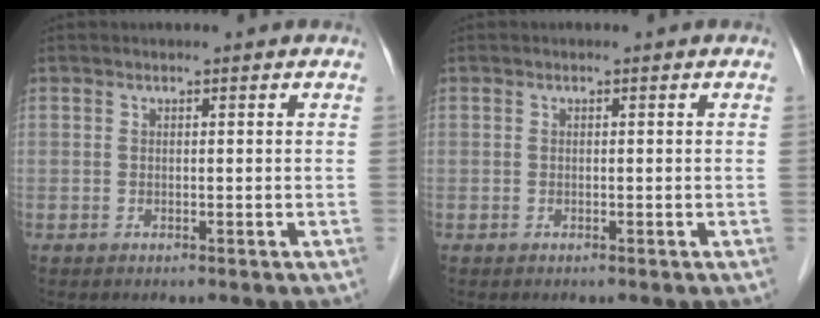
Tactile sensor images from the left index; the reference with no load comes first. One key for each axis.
{"total": 0.0}